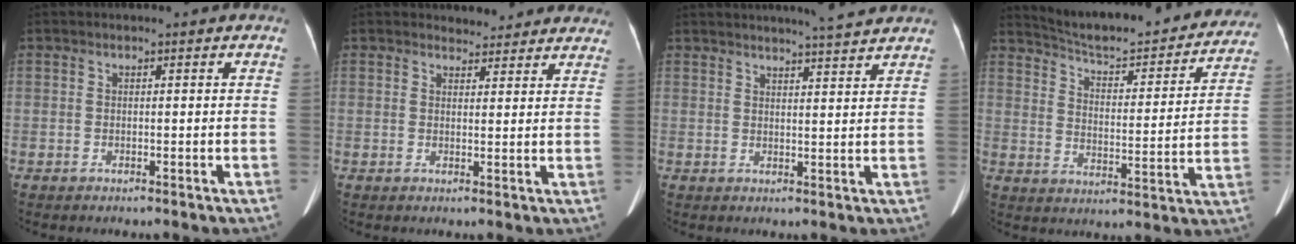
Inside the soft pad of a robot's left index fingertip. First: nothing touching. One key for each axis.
{"total": 7.1, "fx": 6.7, "fy": 2.2, "fz": 0.5, "tx": 0.019, "ty": 0.006, "tz": 0.059}
{"total": 6.7, "fx": 6.2, "fy": -0.5, "fz": 2.3, "tx": -0.042, "ty": -0.002, "tz": 0.077}
{"total": 25.4, "fx": 23.1, "fy": 4.5, "fz": 9.5, "tx": -0.142, "ty": -0.036, "tz": 0.300}